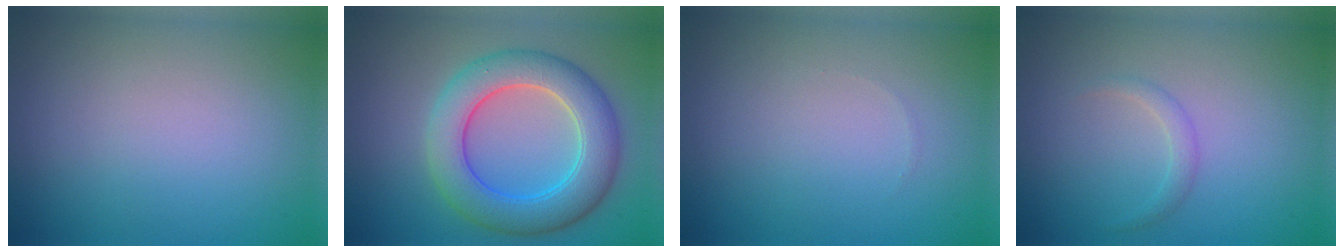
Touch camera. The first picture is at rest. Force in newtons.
{"total": 7.1, "press": 7.1, "slide": 0.1}
{"total": 0.0}
{"total": 1.0, "press": 1.0, "slide": 0.1}